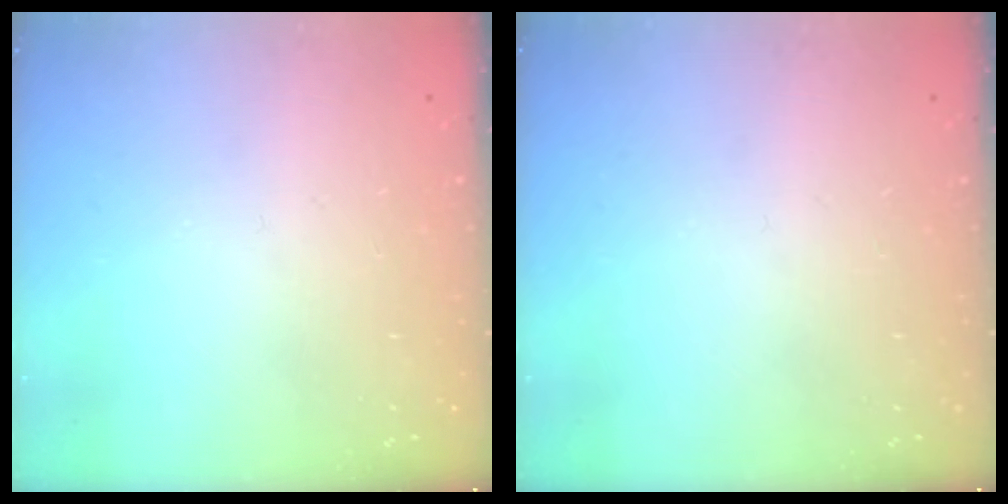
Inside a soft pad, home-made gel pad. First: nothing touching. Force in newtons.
{"total": 0.0}